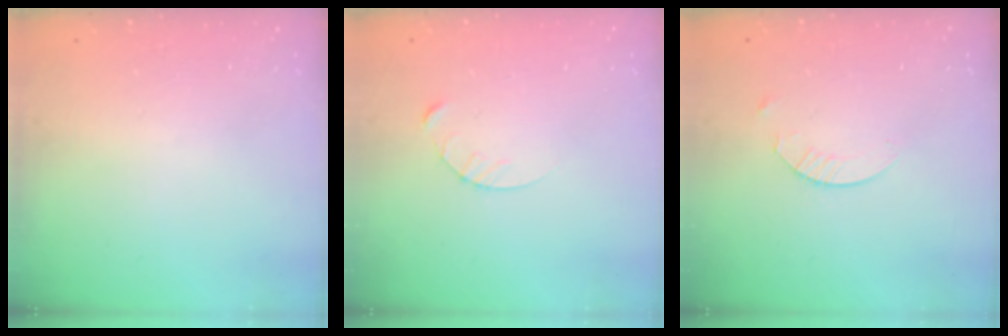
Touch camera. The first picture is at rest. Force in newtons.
{"total": 3.4, "press": 3.4, "slide": 0.4}
{"total": 2.4, "press": 2.4, "slide": 0.3}